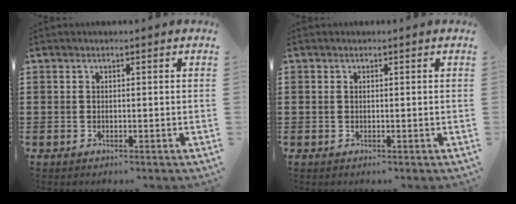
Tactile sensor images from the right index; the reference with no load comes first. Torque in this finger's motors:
{"motor_torque": [0.18, 0.15, 0.02, 0.02]}